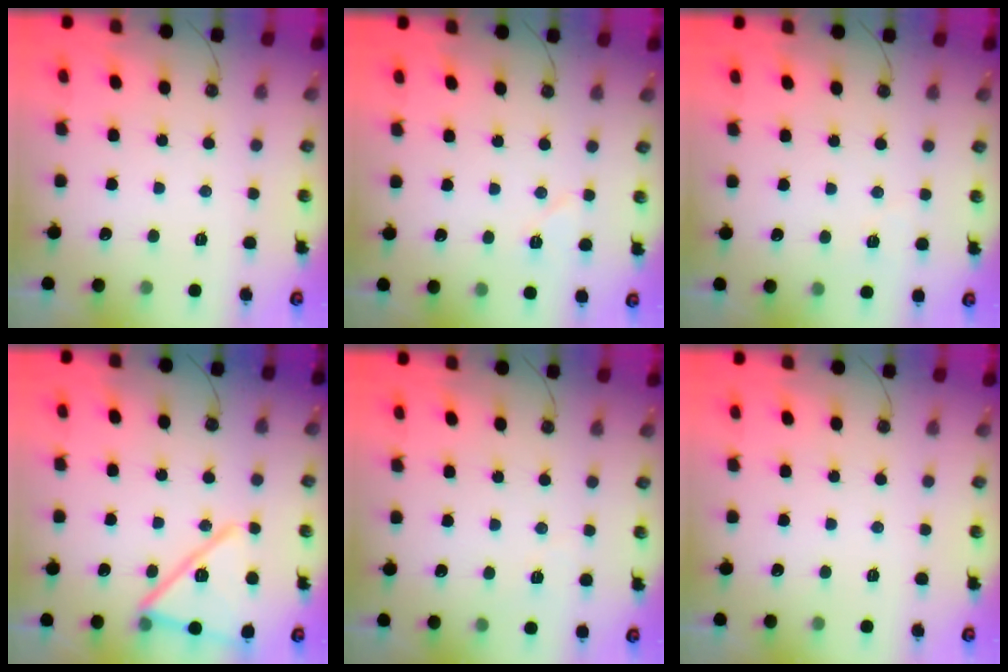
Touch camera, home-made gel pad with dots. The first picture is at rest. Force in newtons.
{"total": 5.5, "press": 5.4, "slide": 0.9}
{"total": 3.2, "press": 2.6, "slide": 2.0}
{"total": 16.1, "press": 14.2, "slide": 7.6}
{"total": 3.0, "press": 2.3, "slide": 1.9}
{"total": 0.0}